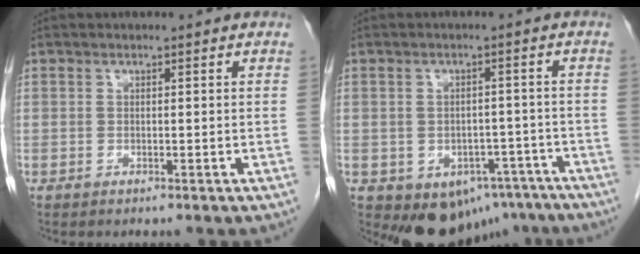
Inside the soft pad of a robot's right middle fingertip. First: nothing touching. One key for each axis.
{"total": 10.5, "fx": -6.4, "fy": 7.2, "fz": 4.2, "tx": -0.044, "ty": 0.021, "tz": -0.078}